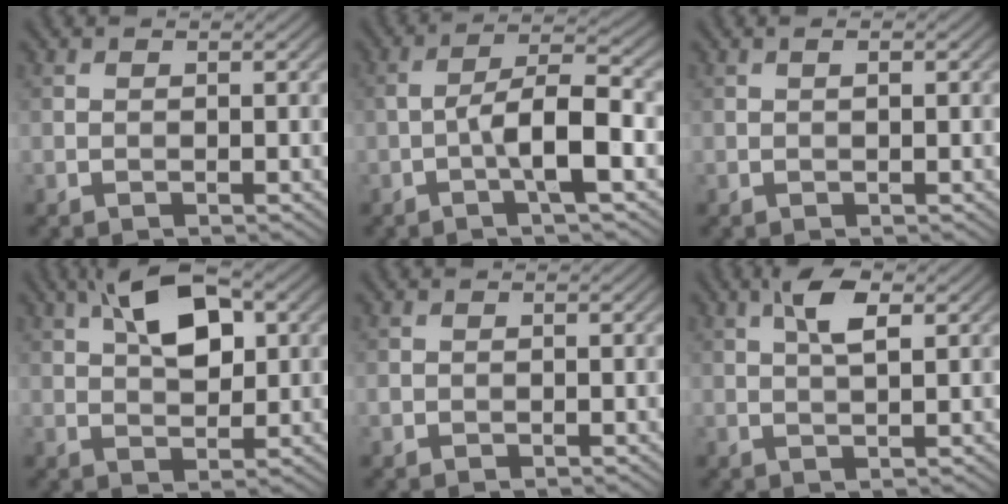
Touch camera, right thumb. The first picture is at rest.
{"total": 6.9, "force": [-2.1, 1.6, 6.4], "torque": [-0.107, 0.017, -0.045]}
{"total": 0.7, "force": [0.2, 0.1, 0.7], "torque": [-0.012, 0.003, 0.003]}
{"total": 8.8, "force": [3.3, 4.3, 7.0], "torque": [-0.129, 0.018, 0.052]}
{"total": 0.5, "force": [-0.1, 0.5, 0.1], "torque": [-0.002, -0.004, -0.004]}
{"total": 4.2, "force": [1.6, 1.2, 3.6], "torque": [-0.074, 0.006, 0.027]}